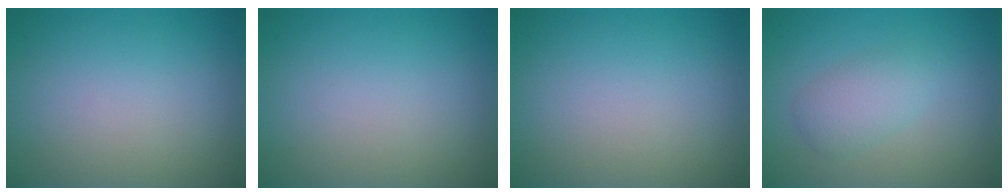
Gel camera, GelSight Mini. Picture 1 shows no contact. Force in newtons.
{"total": 0.0}
{"total": 0.0}
{"total": 2.7, "press": 2.7, "slide": 0.1}